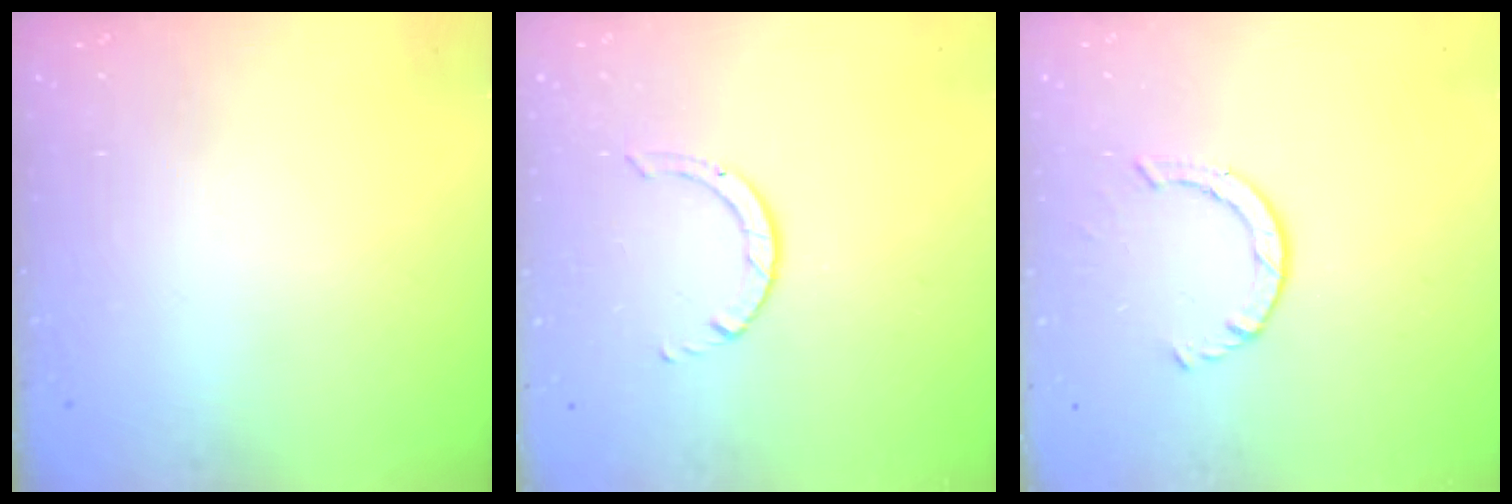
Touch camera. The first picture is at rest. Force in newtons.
{"total": 1.7, "press": 1.7, "slide": 0.1}
{"total": 2.2, "press": 2.2, "slide": 0.4}